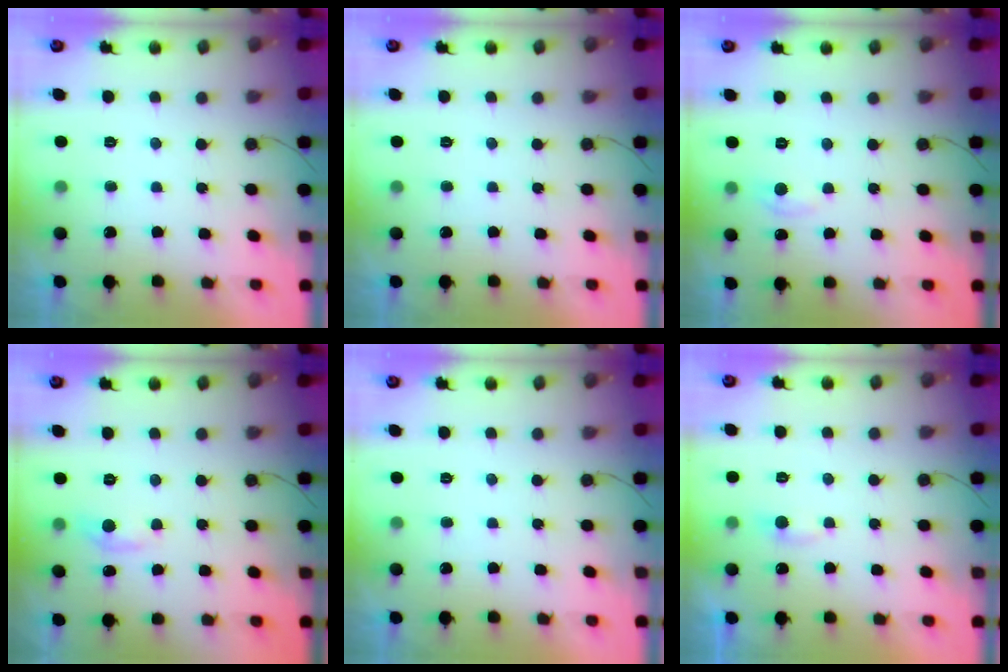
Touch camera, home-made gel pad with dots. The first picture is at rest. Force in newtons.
{"total": 0.0}
{"total": 4.6, "press": 4.6, "slide": 0.7}
{"total": 5.0, "press": 4.9, "slide": 0.8}
{"total": 0.0}
{"total": 3.0, "press": 3.0, "slide": 0.3}